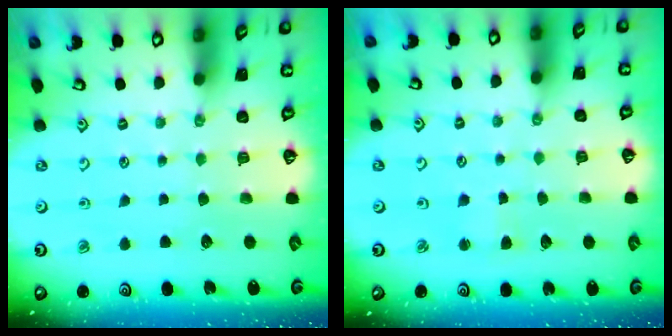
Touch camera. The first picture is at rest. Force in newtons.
{"total": 1.9, "press": 1.9, "slide": 0.3}